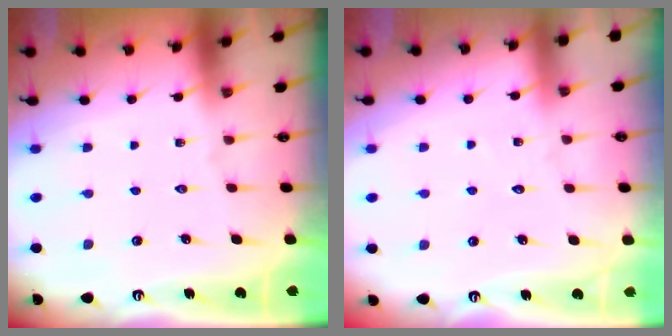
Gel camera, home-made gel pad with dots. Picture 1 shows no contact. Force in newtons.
{"total": 2.7, "press": 2.7, "slide": 0.3}